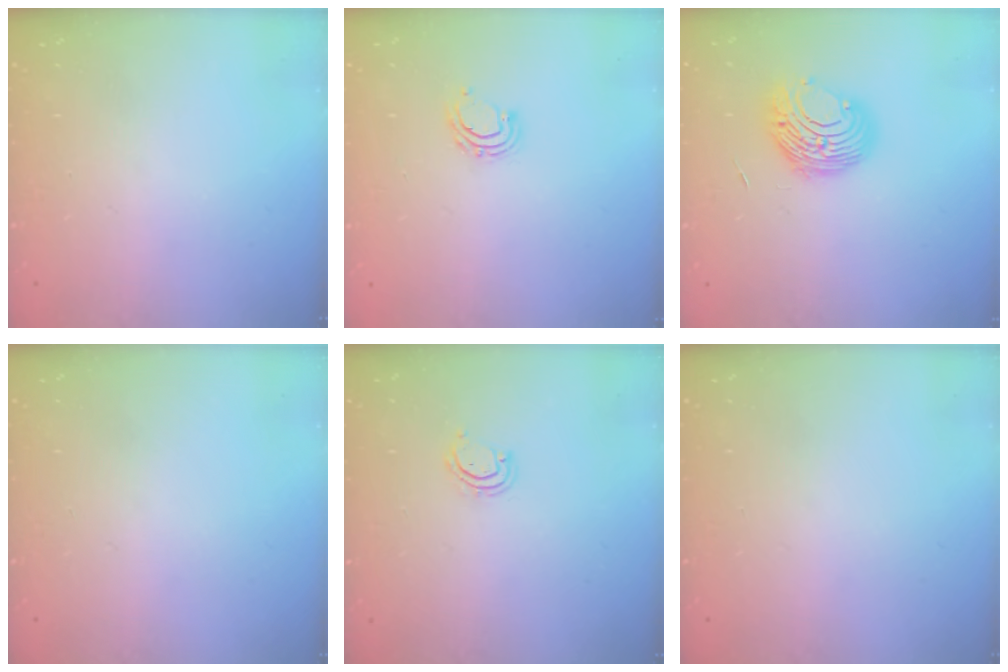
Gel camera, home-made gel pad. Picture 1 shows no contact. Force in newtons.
{"total": 4.9, "press": 4.9, "slide": 0.5}
{"total": 9.6, "press": 9.6, "slide": 0.7}
{"total": 0.0}
{"total": 3.8, "press": 3.8, "slide": 0.2}
{"total": 0.0}